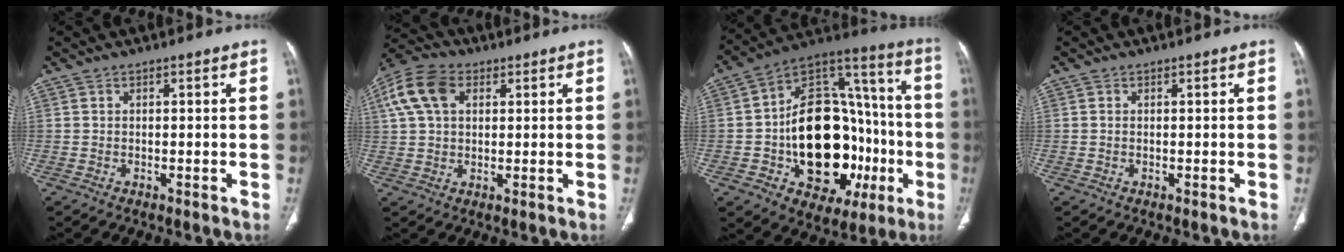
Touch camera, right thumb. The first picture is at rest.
{"total": 10.6, "force": [3.6, 7.0, 7.1], "torque": [-0.143, 0.019, 0.063]}
{"total": 31.1, "force": [-6.2, 19.5, 23.4], "torque": [-0.331, 0.044, -0.075]}
{"total": 0.0}